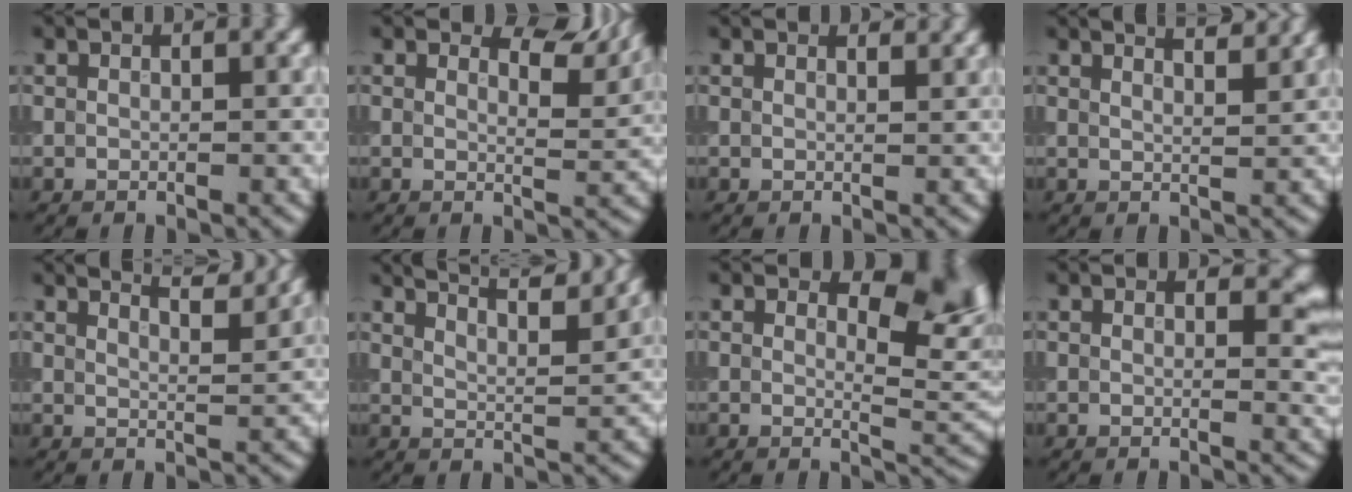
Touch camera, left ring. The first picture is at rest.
{"total": 3.7, "force": [2.8, 1.2, 2.0], "torque": [-0.028, -0.004, 0.036]}
{"total": 2.1, "force": [1.9, 0.4, 0.8], "torque": [-0.013, 0.003, 0.016]}
{"total": 5.6, "force": [4.2, 2.1, 3.1], "torque": [-0.016, 0.046, 0.019]}
{"total": 6.2, "force": [5.1, 1.7, 3.1], "torque": [-0.017, 0.030, 0.033]}
{"total": 9.9, "force": [8.0, 2.6, 5.2], "torque": [-0.046, 0.030, 0.068]}
{"total": 5.6, "force": [1.8, 3.0, 4.4], "torque": [-0.052, -0.009, 0.026]}
{"total": 2.6, "force": [0.8, 1.2, 2.1], "torque": [-0.017, -0.008, 0.010]}